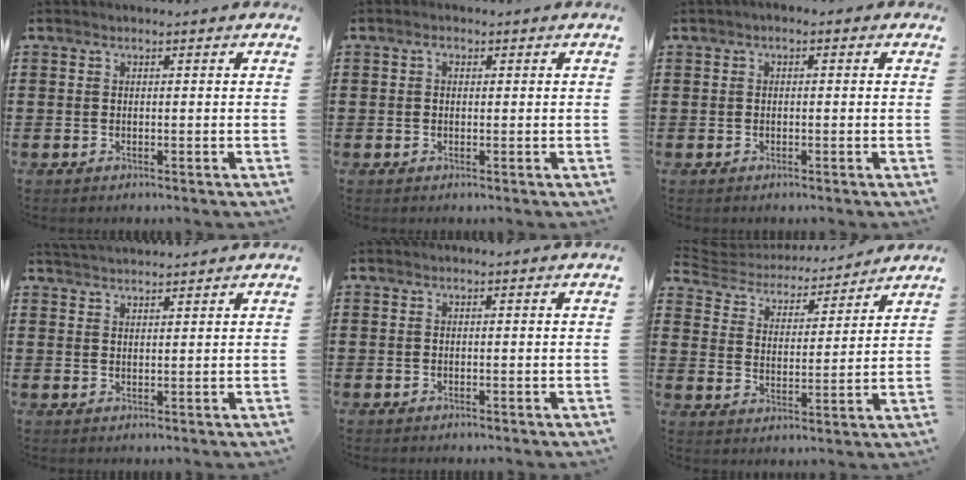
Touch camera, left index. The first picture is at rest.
{"total": 1.0, "force": [0.2, 0.7, 0.7], "torque": [-0.016, 0.007, 0.002]}
{"total": 0.8, "force": [-0.4, 0.5, 0.5], "torque": [-0.010, 0.002, -0.009]}
{"total": 2.3, "force": [2.3, -0.1, 0.1], "torque": [-0.008, -0.003, 0.044]}
{"total": 0.0}
{"total": 4.2, "force": [4.1, 0.8, 0.4], "torque": [-0.035, -0.031, 0.064]}